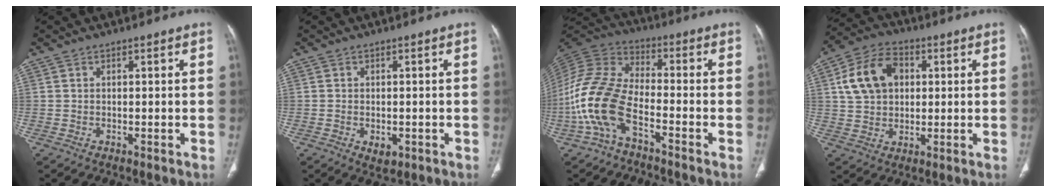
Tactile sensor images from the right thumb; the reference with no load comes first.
{"total": 2.6, "force": [-0.9, 1.7, 1.8], "torque": [-0.022, 0.000, -0.005]}
{"total": 14.2, "force": [-6.2, 6.8, 10.8], "torque": [-0.243, 0.051, -0.130]}
{"total": 12.3, "force": [2.8, 8.9, 8.0], "torque": [-0.131, 0.013, 0.046]}